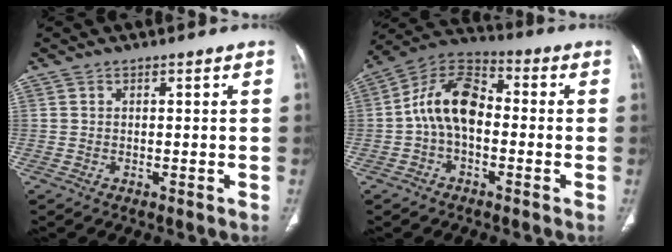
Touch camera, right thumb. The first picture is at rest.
{"total": 12.0, "force": [-0.8, 7.4, 9.4], "torque": [-0.156, 0.038, -0.031]}